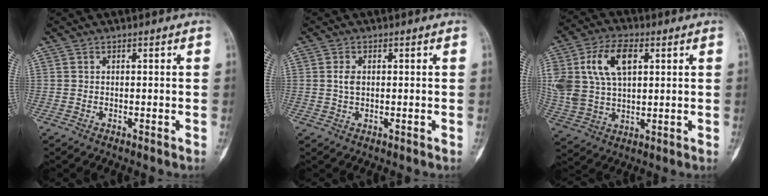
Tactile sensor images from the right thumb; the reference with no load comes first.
{"total": 2.2, "force": [0.3, 1.3, 1.8], "torque": [-0.036, 0.001, 0.008]}
{"total": 14.9, "force": [4.5, 8.9, 11.1], "torque": [-0.217, 0.004, 0.092]}